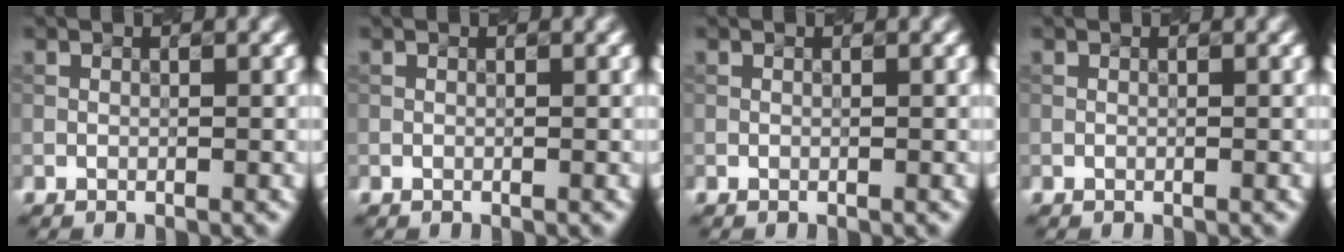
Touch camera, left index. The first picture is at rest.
{"total": 0.0}
{"total": 0.0}
{"total": 0.0}